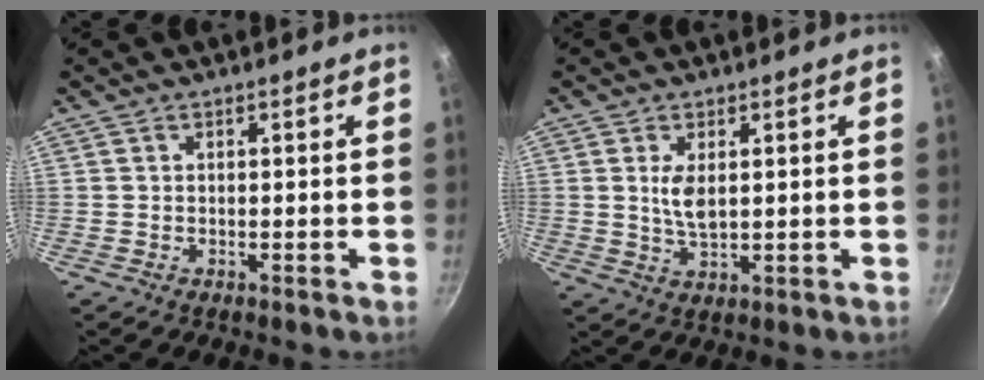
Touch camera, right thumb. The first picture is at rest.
{"total": 4.5, "force": [1.1, 2.1, 3.8], "torque": [-0.070, -0.014, 0.024]}